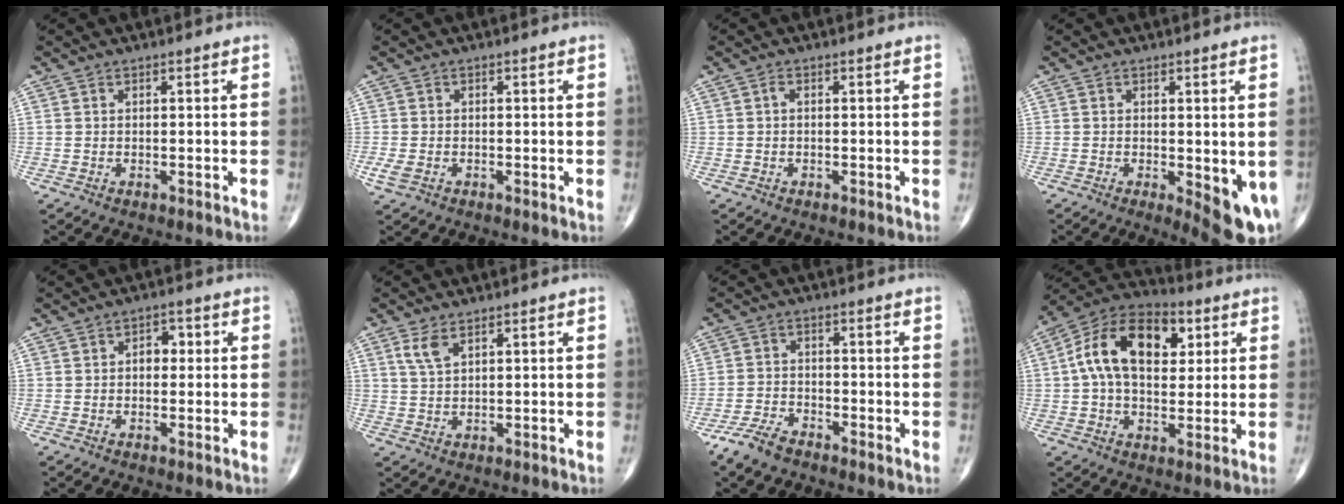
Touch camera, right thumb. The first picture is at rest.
{"total": 2.3, "force": [-0.7, 1.3, 1.7], "torque": [-0.039, -0.004, -0.018]}
{"total": 0.6, "force": [-0.1, 0.3, 0.5], "torque": [-0.009, 0.000, -0.005]}
{"total": 8.2, "force": [-1.6, 2.8, 7.6], "torque": [-0.088, -0.019, -0.014]}
{"total": 3.0, "force": [0.3, 2.2, 2.1], "torque": [-0.014, 0.009, -0.002]}
{"total": 3.5, "force": [2.0, 1.5, 2.5], "torque": [-0.053, 0.000, 0.046]}
{"total": 5.3, "force": [-4.1, 2.1, 2.5], "torque": [-0.054, 0.009, -0.085]}
{"total": 17.4, "force": [4.1, 10.5, 13.2], "torque": [-0.204, 0.012, 0.059]}